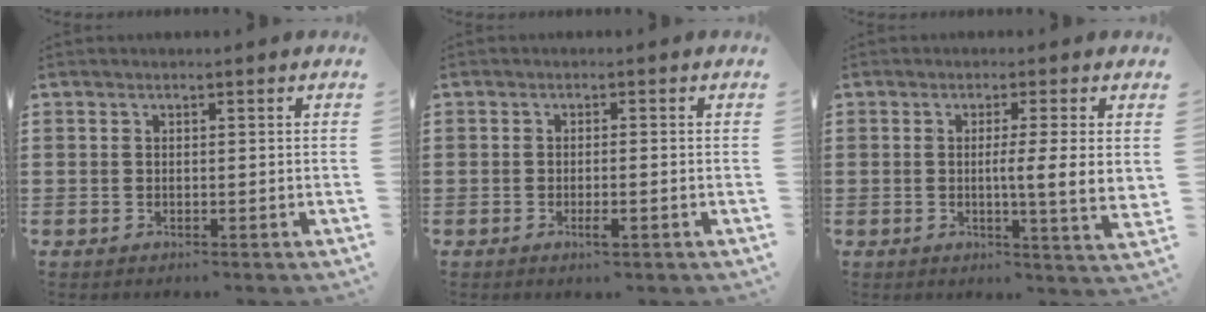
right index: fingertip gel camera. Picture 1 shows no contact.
{"total": 1.9, "force": [-1.0, 0.2, 1.6], "torque": [-0.027, -0.002, -0.018]}
{"total": 5.6, "force": [0.5, 0.1, 5.5], "torque": [-0.096, -0.011, 0.003]}